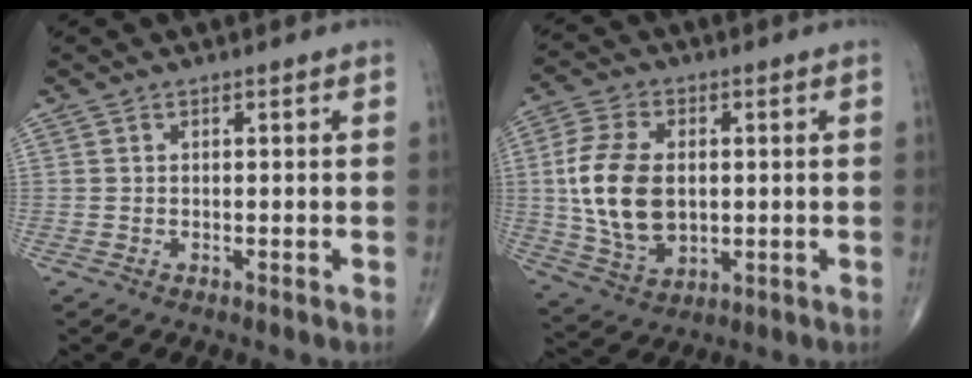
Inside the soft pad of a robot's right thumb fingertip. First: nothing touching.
{"total": 14.5, "force": [0.6, 9.2, 11.2], "torque": [-0.214, -0.006, 0.019]}